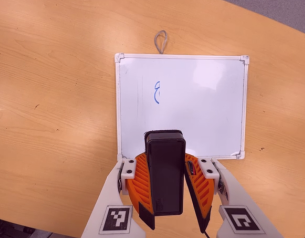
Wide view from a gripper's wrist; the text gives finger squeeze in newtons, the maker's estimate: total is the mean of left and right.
{"total": 8.9, "left": 9.3, "right": 8.5}